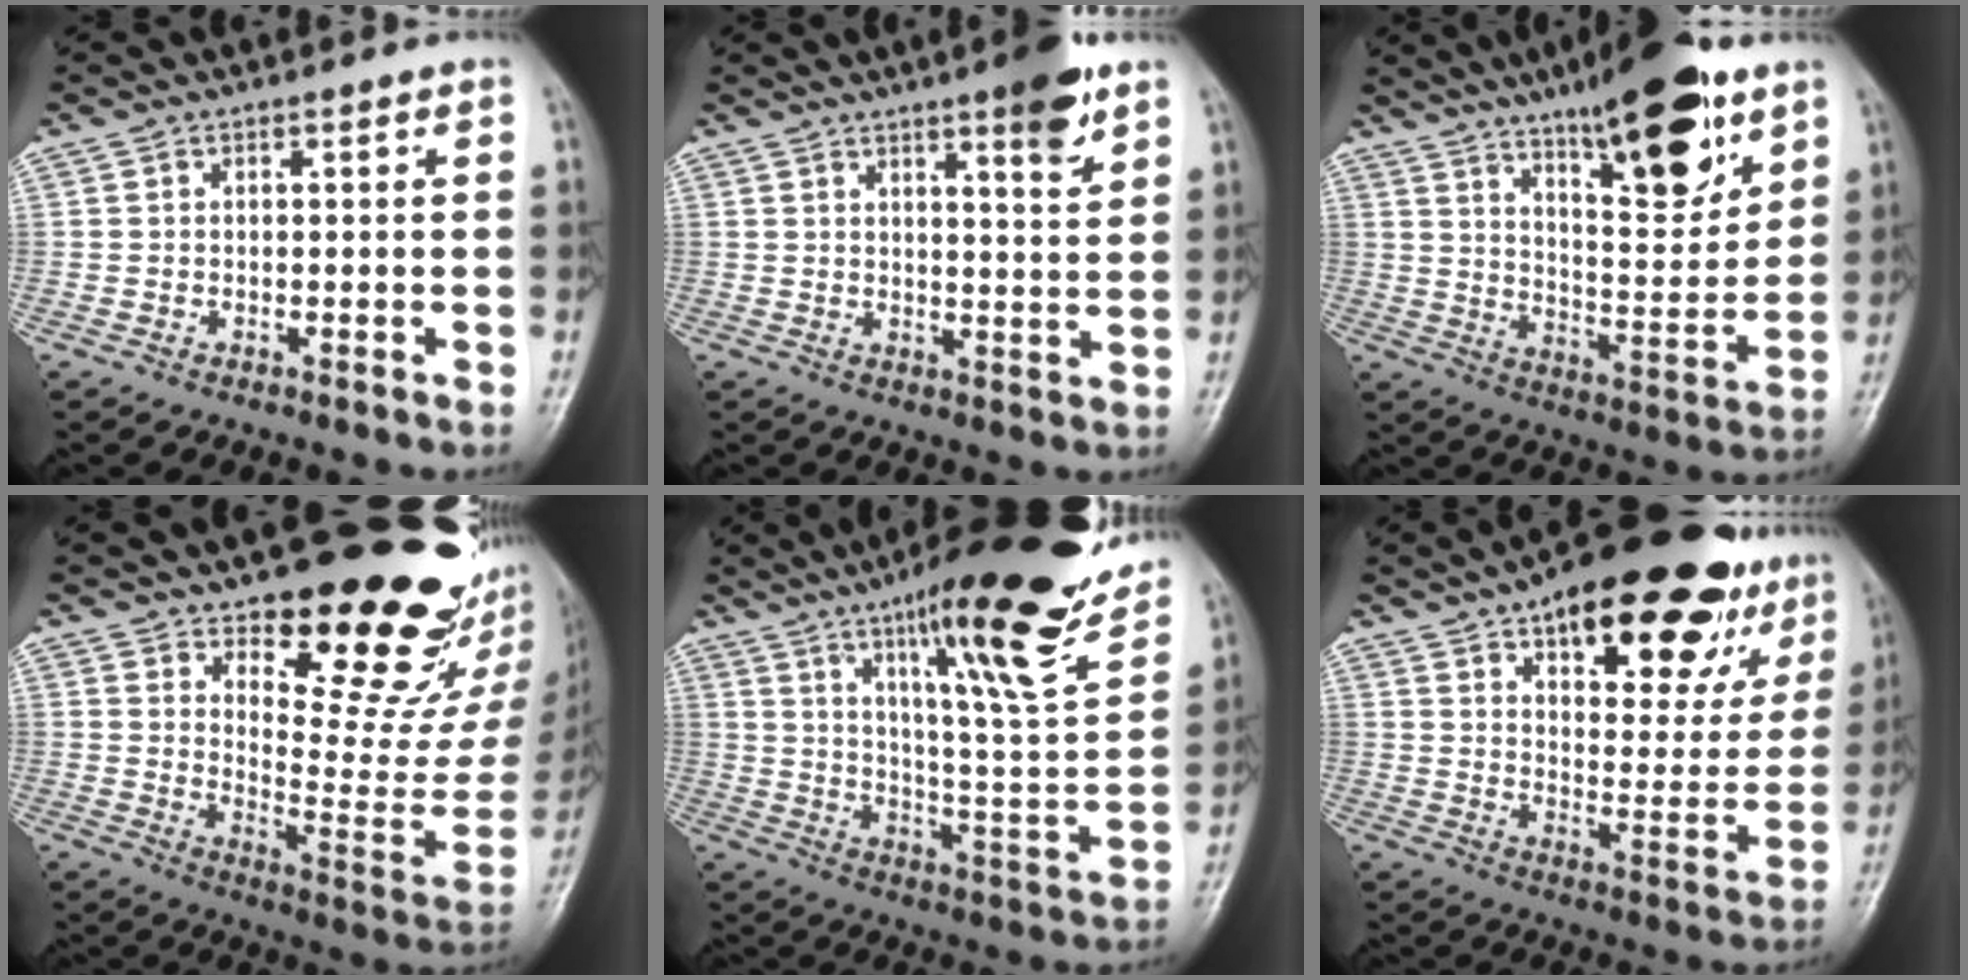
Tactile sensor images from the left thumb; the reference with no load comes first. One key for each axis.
{"total": 7.4, "fx": 4.7, "fy": 1.4, "fz": 5.6, "tx": -0.070, "ty": -0.029, "tz": 0.065}
{"total": 19.2, "fx": 11.8, "fy": 5.7, "fz": 14.1, "tx": -0.176, "ty": -0.065, "tz": 0.190}
{"total": 22.4, "fx": 16.9, "fy": 8.5, "fz": 12.0, "tx": -0.107, "ty": -0.138, "tz": 0.232}
{"total": 25.8, "fx": 15.8, "fy": 4.6, "fz": 19.9, "tx": -0.261, "ty": -0.056, "tz": 0.245}
{"total": 26.4, "fx": 16.4, "fy": 10.8, "fz": 17.5, "tx": -0.197, "ty": -0.043, "tz": 0.234}